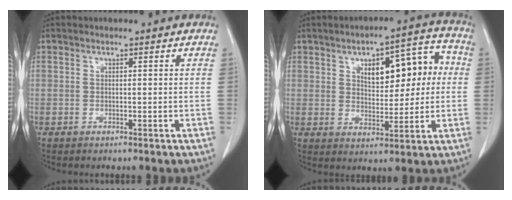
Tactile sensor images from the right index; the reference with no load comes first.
{"total": 11.7, "force": [2.5, 5.2, 10.2], "torque": [-0.131, 0.038, 0.041]}